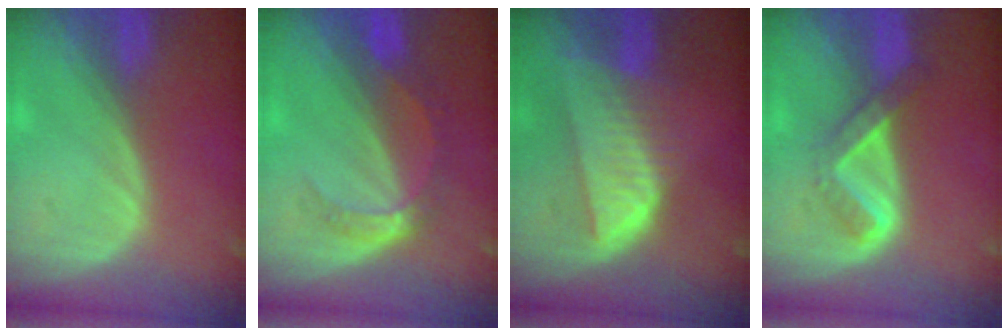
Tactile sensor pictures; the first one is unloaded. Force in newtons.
{"total": 5.2, "press": 4.7, "slide": 2.3}
{"total": 8.4, "press": 7.4, "slide": 4.0}
{"total": 5.2, "press": 4.5, "slide": 2.6}